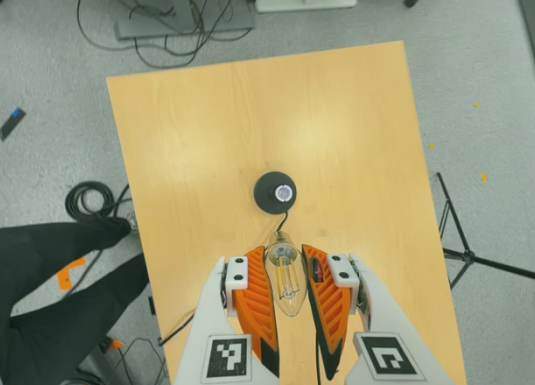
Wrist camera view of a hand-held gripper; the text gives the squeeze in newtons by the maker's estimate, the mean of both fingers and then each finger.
{"total": 21.4, "left": 24.4, "right": 18.5}